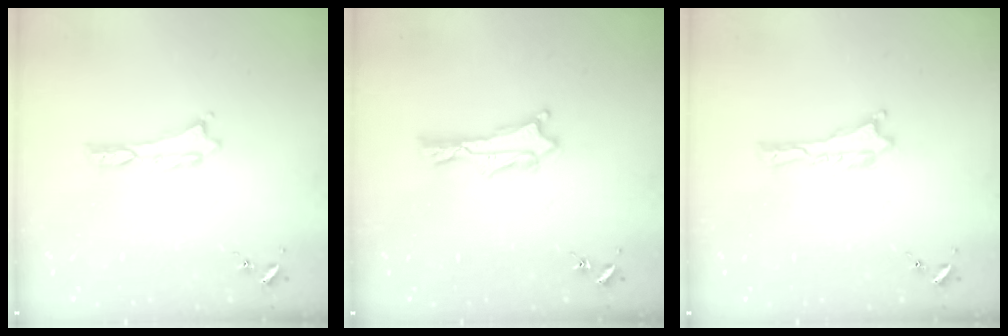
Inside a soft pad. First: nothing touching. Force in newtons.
{"total": 0.9, "press": 0.9, "slide": 0.2}
{"total": 0.0}